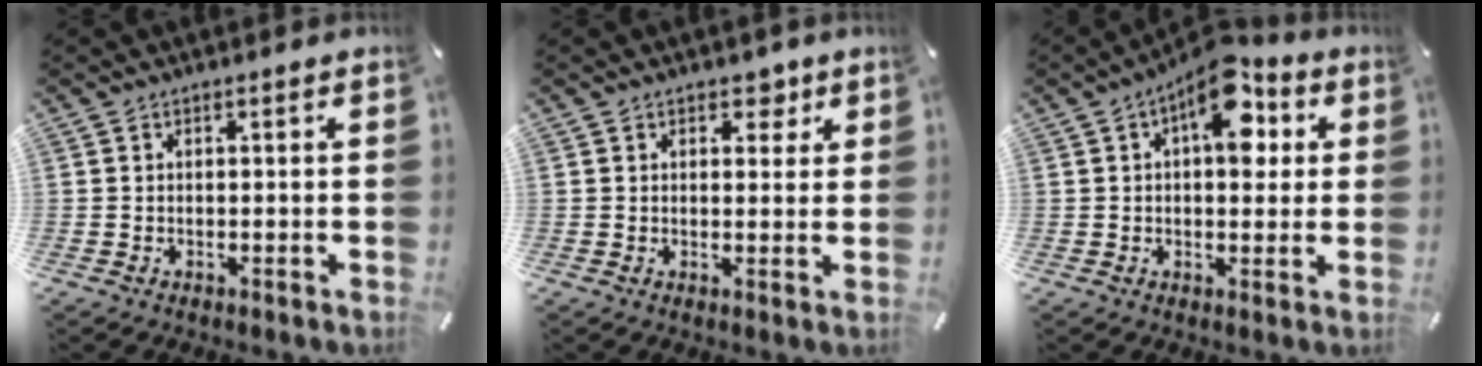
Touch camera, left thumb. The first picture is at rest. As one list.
[{"total": 3.8, "force": [2.1, 2.6, 1.7], "torque": [0.000, -0.008, 0.027]}, {"total": 12.3, "force": [4.8, 6.4, 9.3], "torque": [-0.116, -0.021, 0.078]}]